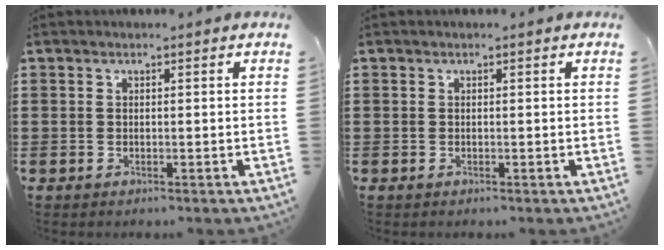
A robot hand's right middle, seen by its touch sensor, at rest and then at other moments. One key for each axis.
{"total": 0.0}